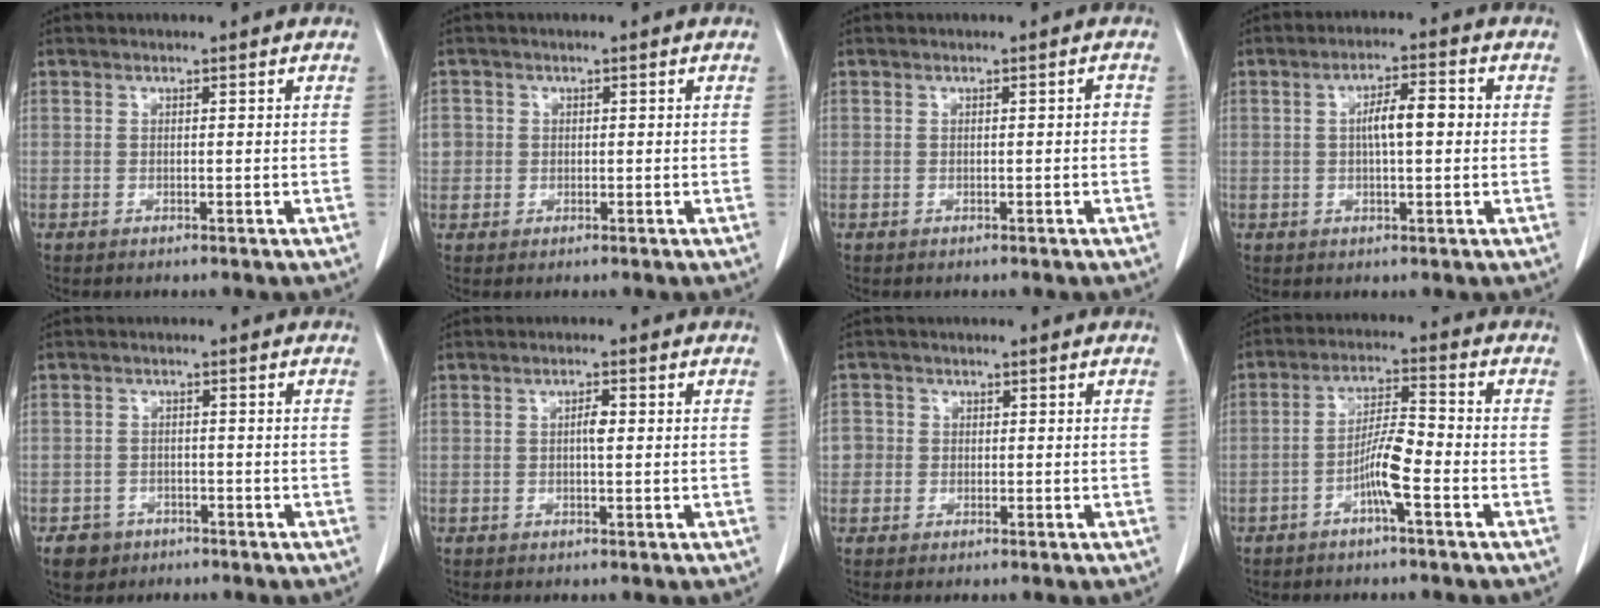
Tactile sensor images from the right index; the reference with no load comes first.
{"total": 2.7, "force": [0.2, 2.6, 0.4], "torque": [0.000, 0.005, 0.005]}
{"total": 0.8, "force": [-0.1, 0.2, 0.7], "torque": [-0.007, 0.002, -0.001]}
{"total": 5.5, "force": [0.4, 1.3, 5.3], "torque": [-0.096, 0.014, 0.006]}
{"total": 3.5, "force": [-1.9, 2.9, 0.4], "torque": [-0.008, 0.010, -0.025]}
{"total": 1.8, "force": [0.2, 0.4, 1.8], "torque": [-0.033, 0.003, 0.003]}
{"total": 2.8, "force": [-0.2, 2.8, 0.3], "torque": [0.008, 0.007, -0.007]}
{"total": 6.3, "force": [-2.6, 0.5, 5.7], "torque": [-0.114, 0.009, -0.048]}